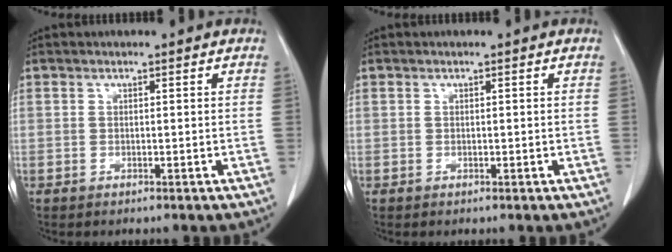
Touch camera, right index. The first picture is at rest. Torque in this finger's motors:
{"motor_torque": [-0.12, 0.14, 0.03, 0.01]}